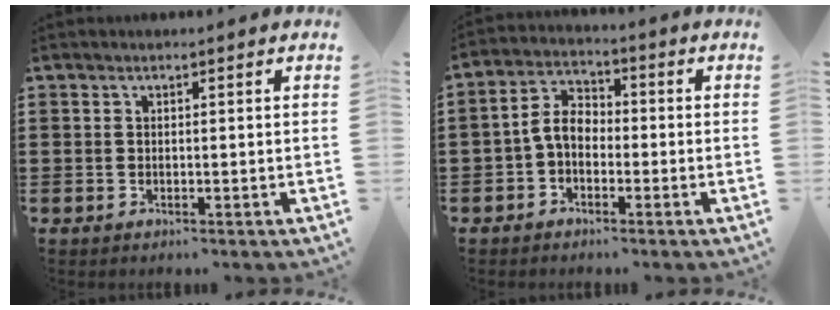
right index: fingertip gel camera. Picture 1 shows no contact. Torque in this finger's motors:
{"motor_torque": [1.43, -0.56, 0.64, 0.14]}